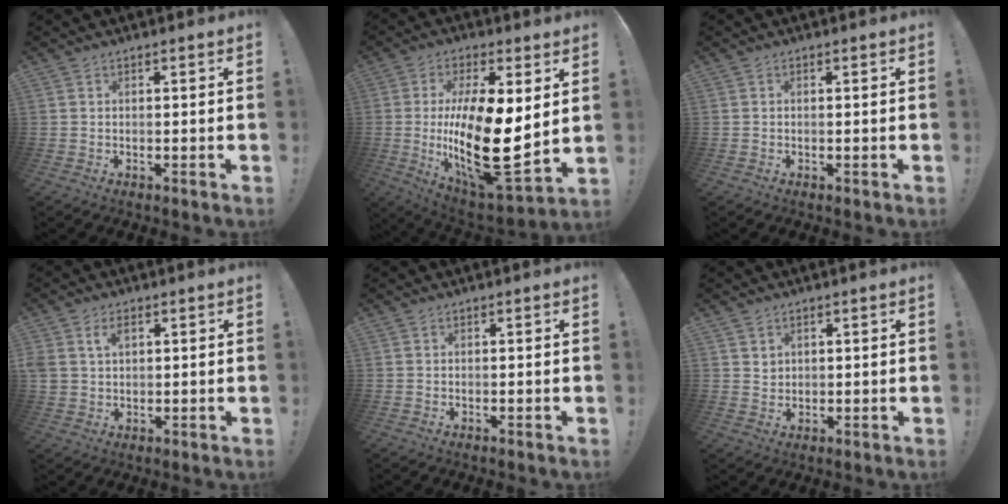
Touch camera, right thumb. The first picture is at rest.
{"total": 24.6, "force": [-0.1, 10.5, 22.3], "torque": [-0.399, -0.032, 0.008]}
{"total": 0.0}
{"total": 4.5, "force": [1.8, 3.3, 2.4], "torque": [-0.036, 0.001, 0.034]}
{"total": 0.0}
{"total": 2.8, "force": [1.8, 2.1, 0.5], "torque": [0.000, -0.010, 0.033]}